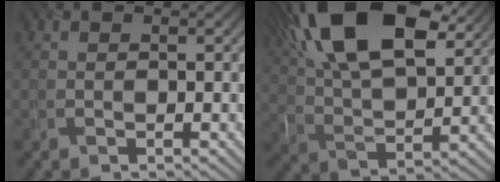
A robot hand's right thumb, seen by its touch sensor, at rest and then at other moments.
{"total": 19.4, "force": [10.2, 9.1, 13.7], "torque": [-0.273, 0.043, 0.148]}